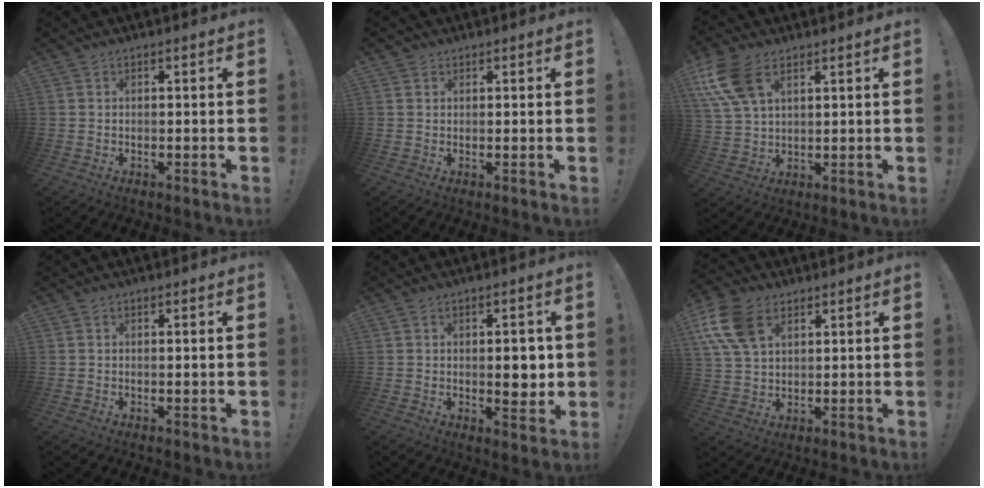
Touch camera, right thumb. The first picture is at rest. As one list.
[{"total": 0.0}, {"total": 11.8, "force": [5.8, 6.7, 7.9], "torque": [-0.151, -0.014, 0.113]}, {"total": 0.6, "force": [0.1, -0.3, 0.5], "torque": [-0.006, -0.001, 0.000]}, {"total": 5.8, "force": [0.2, 3.0, 5.0], "torque": [-0.054, -0.005, -0.002]}, {"total": 13.3, "force": [6.0, 8.7, 8.1], "torque": [-0.157, -0.015, 0.117]}]